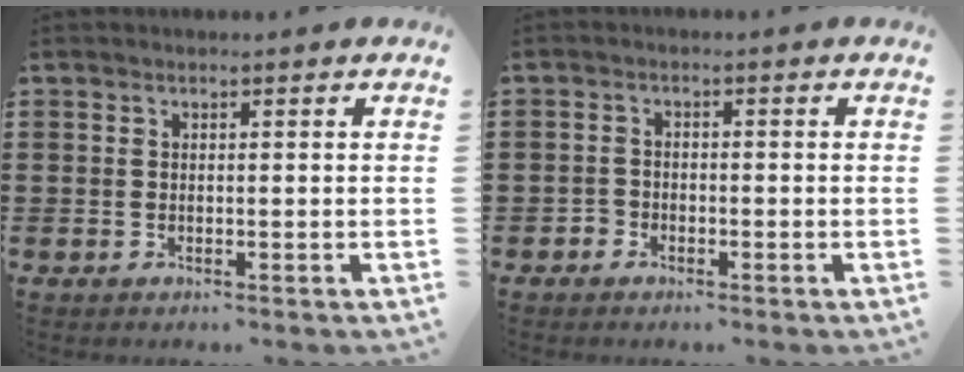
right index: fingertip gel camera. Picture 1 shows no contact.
{"total": 1.5, "force": [-1.2, 0.9, 0.1], "torque": [-0.006, 0.004, -0.026]}